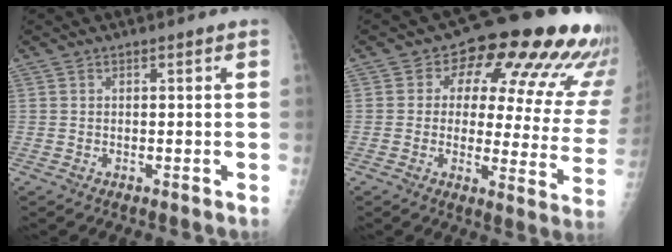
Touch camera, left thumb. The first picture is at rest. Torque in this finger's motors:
{"motor_torque": [0.43, 0.60, 0.27, -0.13, 0.13]}